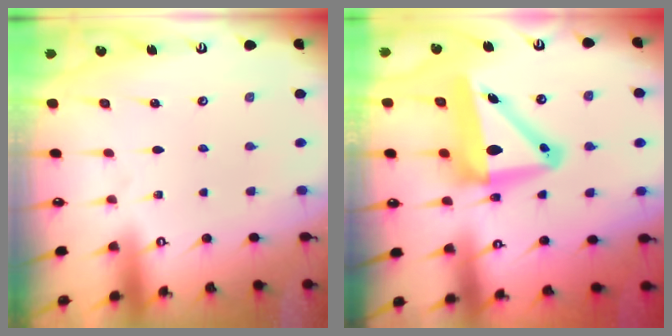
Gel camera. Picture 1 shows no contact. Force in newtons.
{"total": 13.6, "press": 13.3, "slide": 2.6}